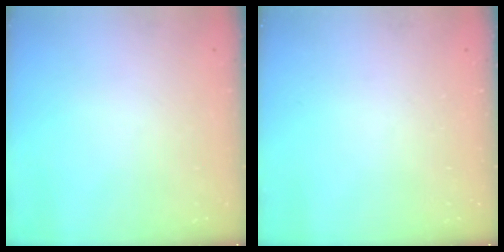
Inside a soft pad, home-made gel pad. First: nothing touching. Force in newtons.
{"total": 0.0}